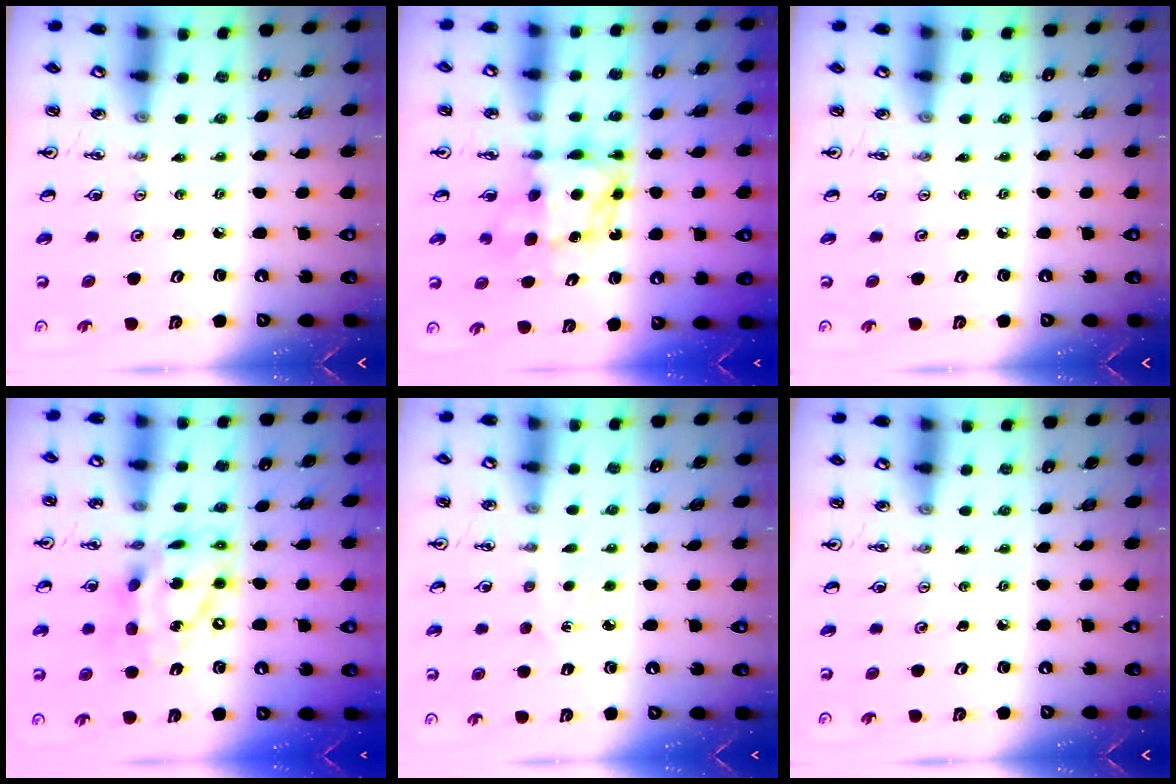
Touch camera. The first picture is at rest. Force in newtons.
{"total": 6.9, "press": 6.9, "slide": 0.5}
{"total": 0.0}
{"total": 16.1, "press": 16.0, "slide": 1.4}
{"total": 2.9, "press": 2.9, "slide": 0.3}
{"total": 0.0}